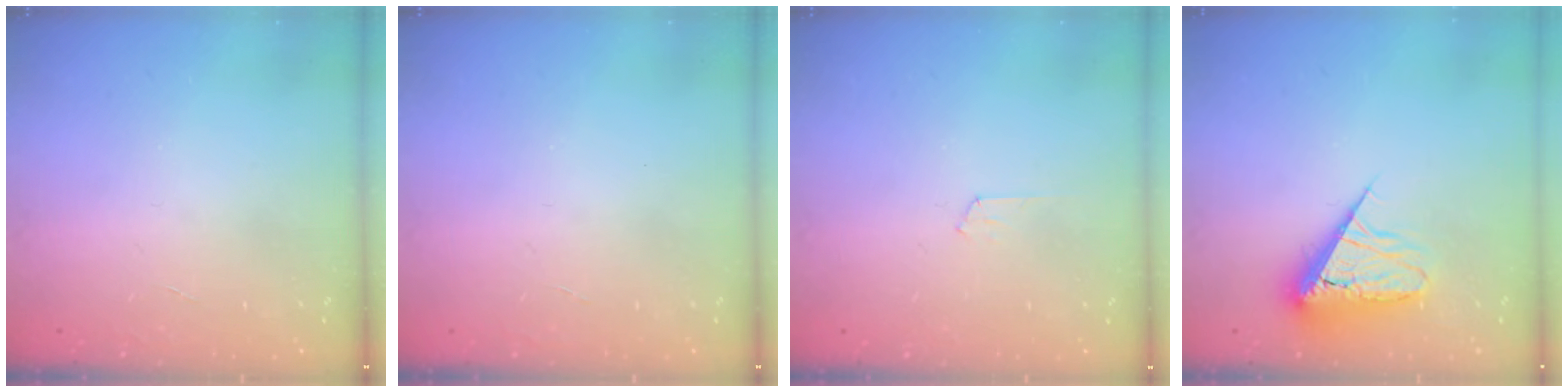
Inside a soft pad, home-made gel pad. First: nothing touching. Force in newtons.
{"total": 0.0}
{"total": 3.5, "press": 3.4, "slide": 0.4}
{"total": 7.9, "press": 7.9, "slide": 1.0}